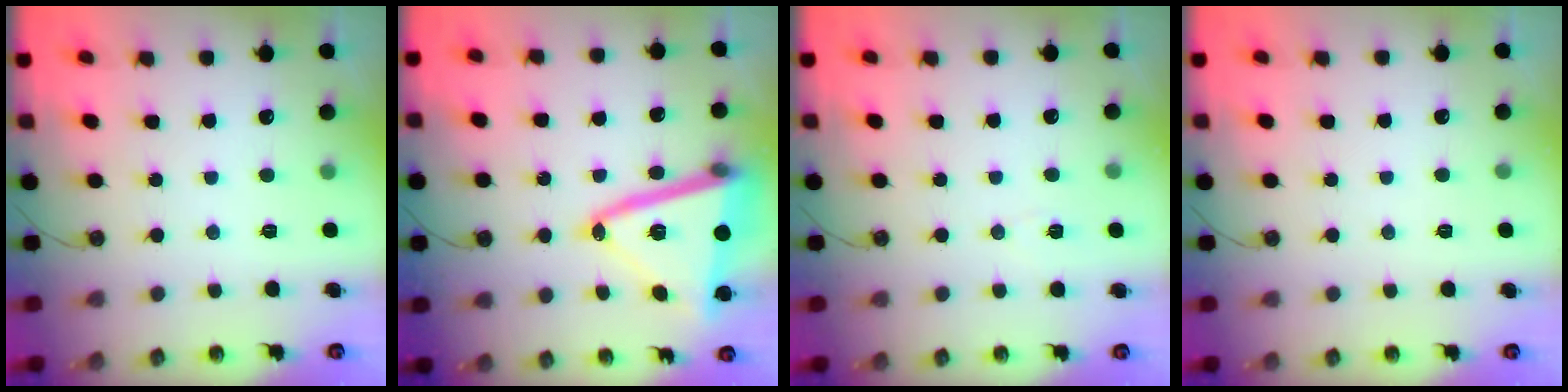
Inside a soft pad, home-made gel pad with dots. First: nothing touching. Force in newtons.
{"total": 18.7, "press": 18.5, "slide": 2.8}
{"total": 3.4, "press": 2.6, "slide": 2.1}
{"total": 4.1, "press": 0.3, "slide": 4.1}